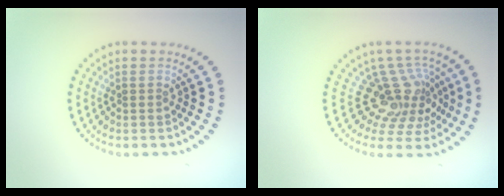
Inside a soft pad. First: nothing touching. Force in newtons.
{"total": 4.6, "press": 3.0, "slide": 3.5}